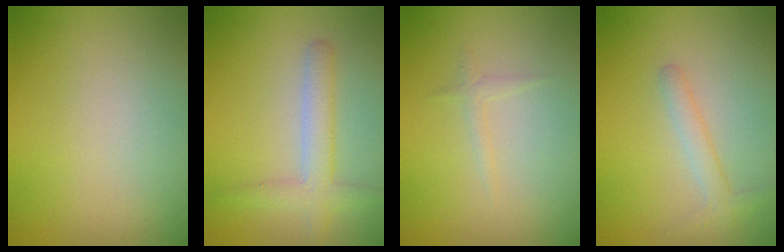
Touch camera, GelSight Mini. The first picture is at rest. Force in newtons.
{"total": 2.8, "press": 2.8, "slide": 0.1}
{"total": 0.8, "press": 0.8, "slide": 0.1}
{"total": 1.8, "press": 1.8, "slide": 0.0}